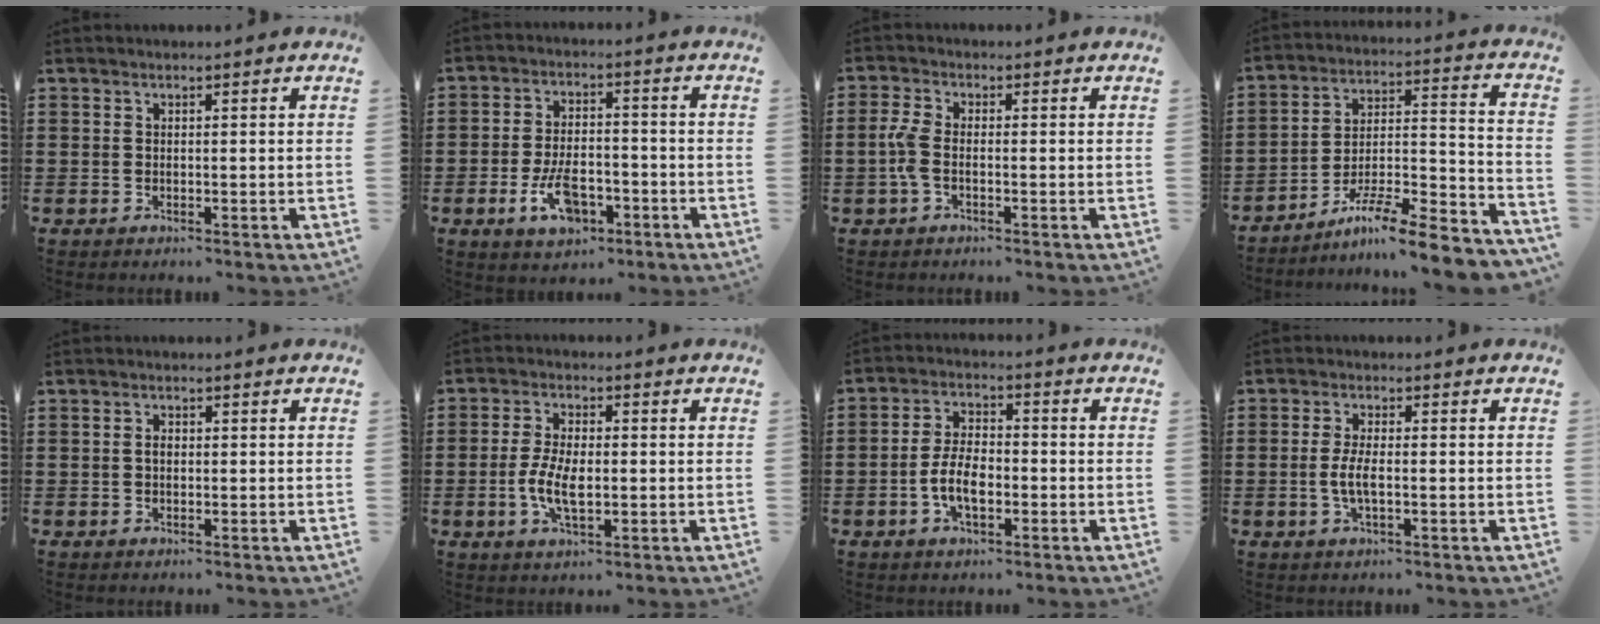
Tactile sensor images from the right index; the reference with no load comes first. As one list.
[{"total": 7.5, "force": [-3.3, 3.7, 5.7], "torque": [-0.109, 0.000, -0.062]}, {"total": 3.6, "force": [-1.0, 1.4, 3.1], "torque": [-0.085, -0.006, -0.025]}, {"total": 9.6, "force": [-8.1, 0.3, 5.1], "torque": [-0.077, 0.005, -0.160]}, {"total": 1.1, "force": [0.0, 0.6, 0.9], "torque": [-0.020, 0.002, -0.001]}, {"total": 6.3, "force": [-1.1, 2.7, 5.5], "torque": [-0.125, -0.006, -0.026]}, {"total": 6.4, "force": [-1.8, 3.0, 5.4], "torque": [-0.128, -0.004, -0.041]}, {"total": 3.8, "force": [-0.8, 1.0, 3.6], "torque": [-0.085, -0.008, -0.021]}]